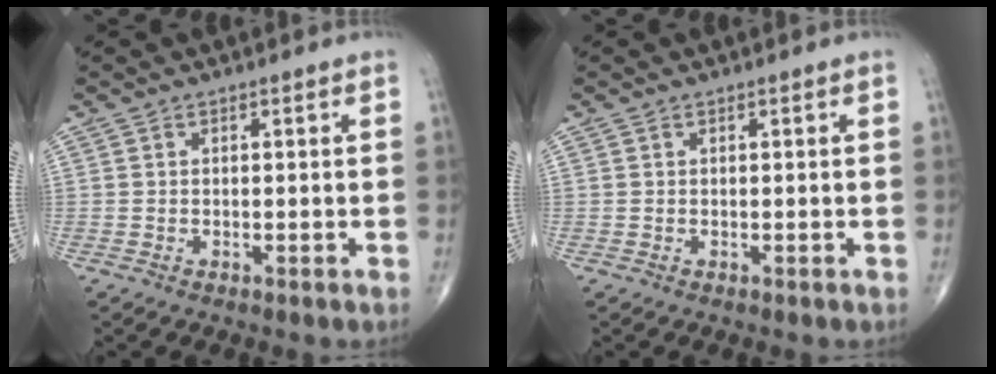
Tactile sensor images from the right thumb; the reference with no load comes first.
{"total": 0.0}